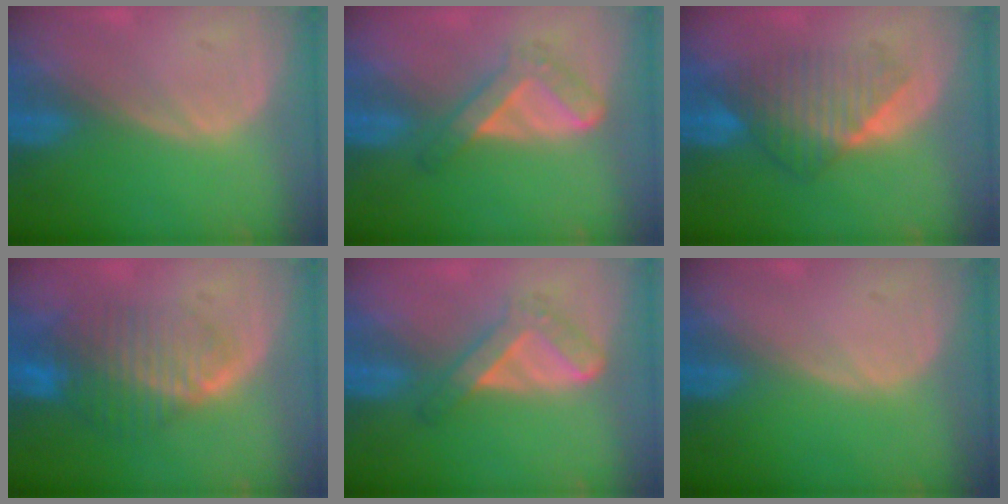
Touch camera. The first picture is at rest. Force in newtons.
{"total": 5.4, "press": 4.7, "slide": 2.7}
{"total": 6.7, "press": 6.5, "slide": 1.6}
{"total": 8.4, "press": 7.3, "slide": 4.1}
{"total": 5.4, "press": 4.7, "slide": 2.7}
{"total": 0.0}